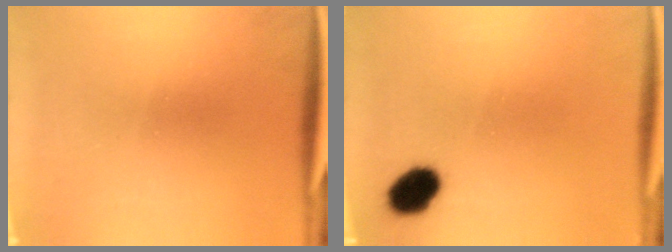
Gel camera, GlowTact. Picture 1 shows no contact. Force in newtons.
{"total": 6.6}